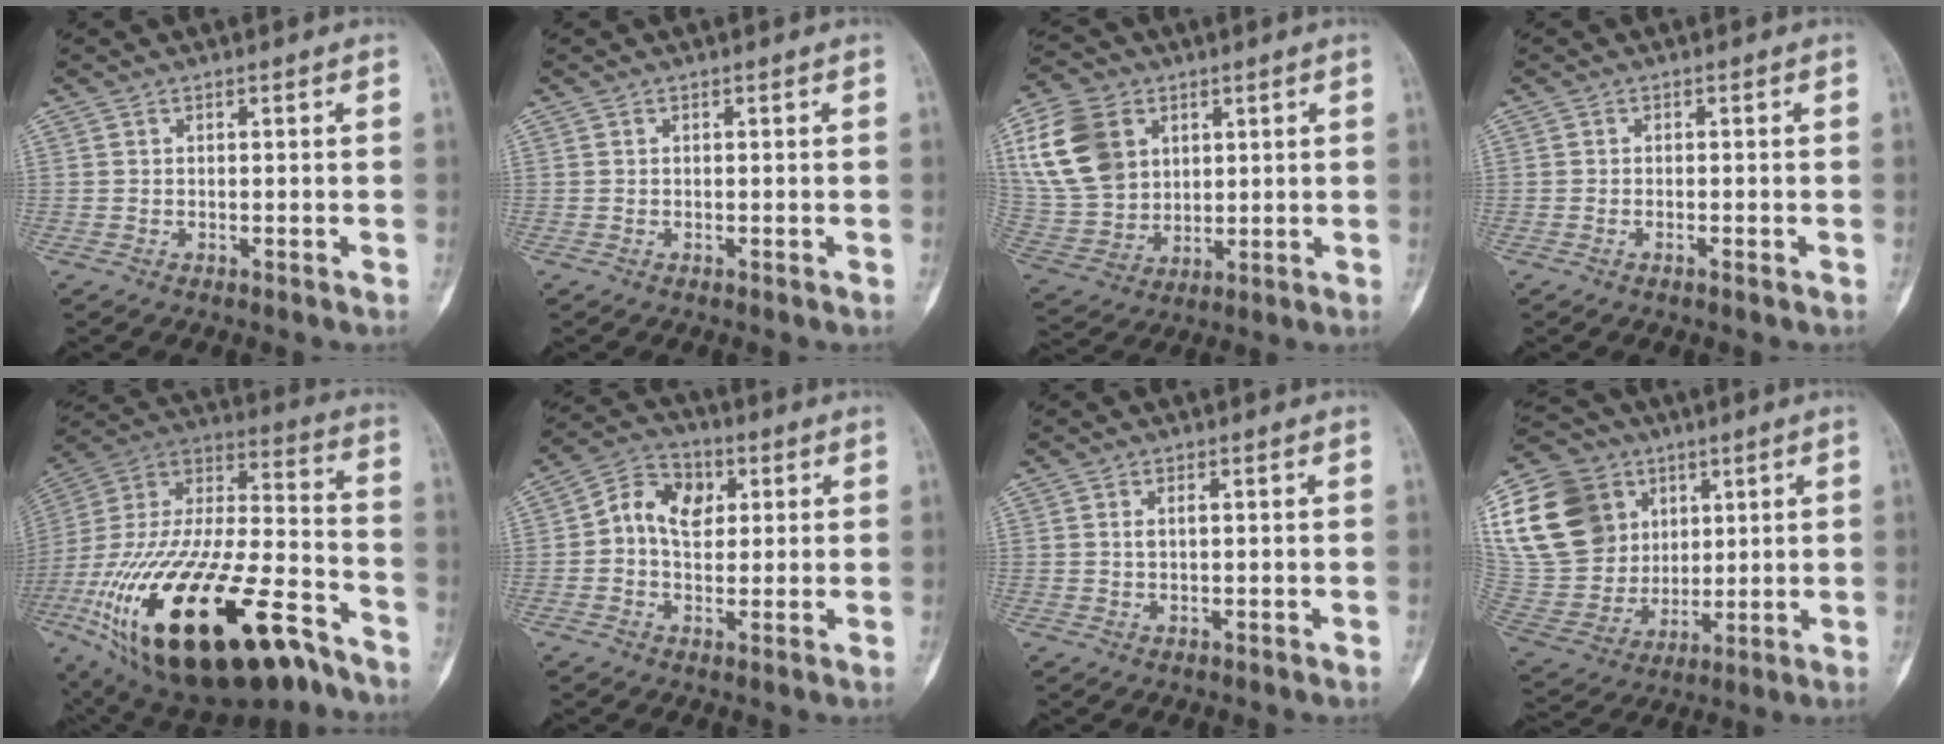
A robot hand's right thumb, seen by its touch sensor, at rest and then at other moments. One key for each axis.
{"total": 0.0}
{"total": 16.4, "fx": 5.6, "fy": 12.3, "fz": 9.2, "tx": -0.173, "ty": -0.006, "tz": 0.115}
{"total": 0.6, "fx": -0.4, "fy": 0.0, "fz": 0.4, "tx": -0.011, "ty": 0.004, "tz": -0.007}
{"total": 39.7, "fx": -19.9, "fy": 16.4, "fz": 30.2, "tx": -0.577, "ty": 0.038, "tz": -0.329}
{"total": 8.8, "fx": 1.5, "fy": 6.5, "fz": 5.8, "tx": -0.075, "ty": 0.012, "tz": 0.018}
{"total": 1.3, "fx": 0.4, "fy": 0.5, "fz": 1.2, "tx": -0.022, "ty": 0.002, "tz": 0.008}
{"total": 29.7, "fx": 10.2, "fy": 23.5, "fz": 15.1, "tx": -0.336, "ty": 0.036, "tz": 0.216}